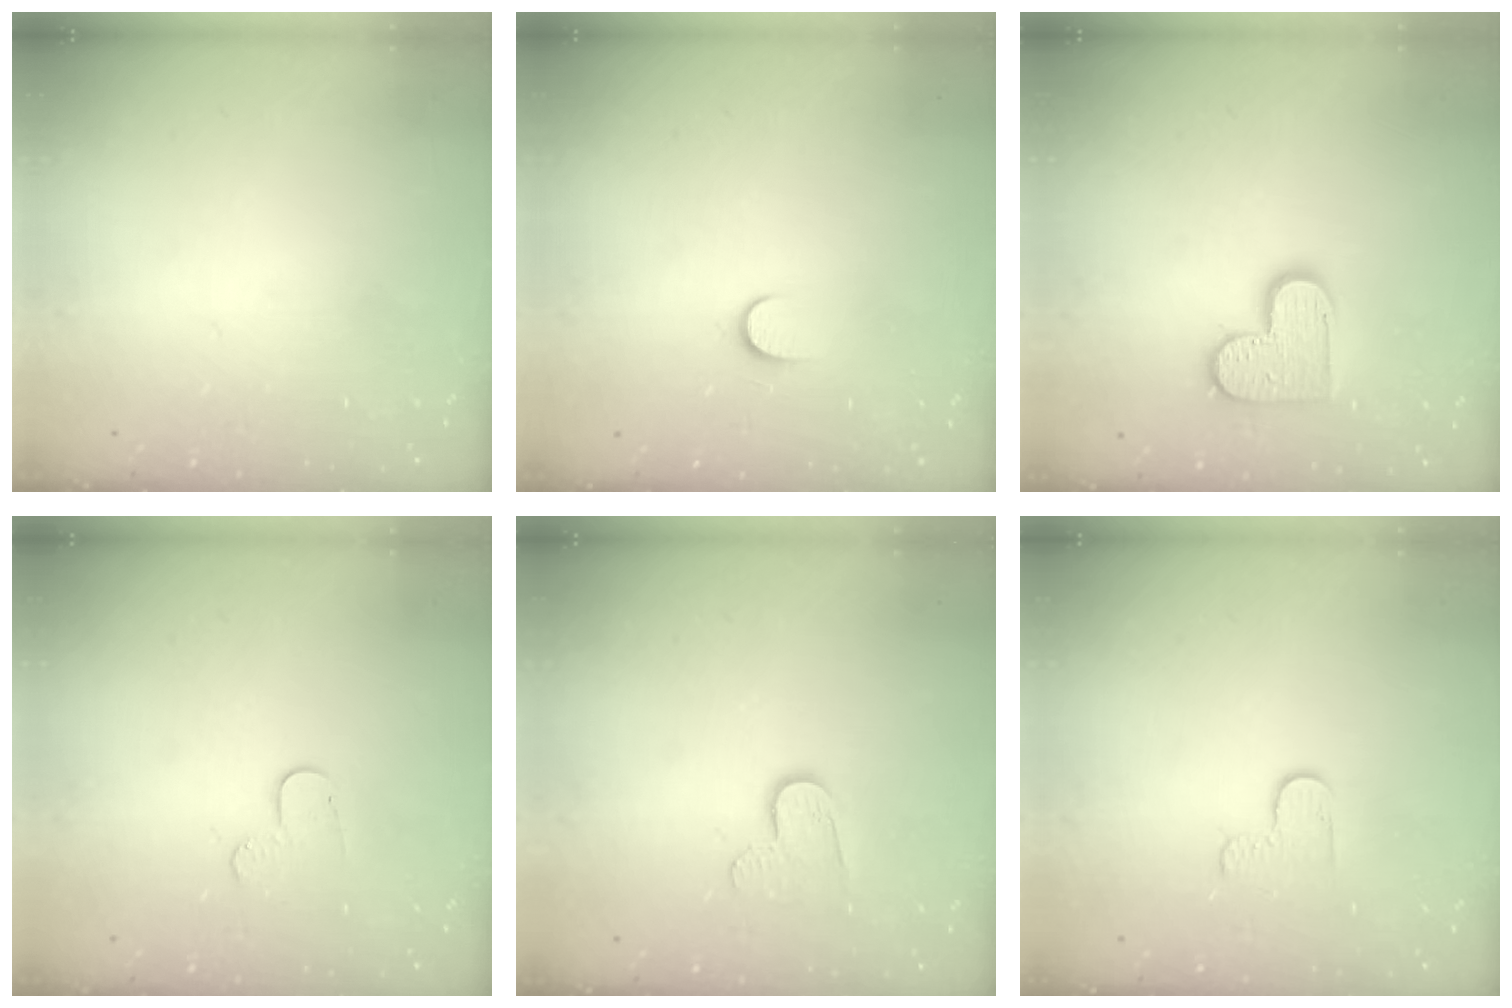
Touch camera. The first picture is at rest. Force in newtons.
{"total": 5.3, "press": 5.3, "slide": 0.5}
{"total": 11.5, "press": 11.4, "slide": 0.6}
{"total": 5.7, "press": 5.7, "slide": 0.5}
{"total": 5.9, "press": 5.9, "slide": 0.4}
{"total": 3.3, "press": 3.3, "slide": 0.4}